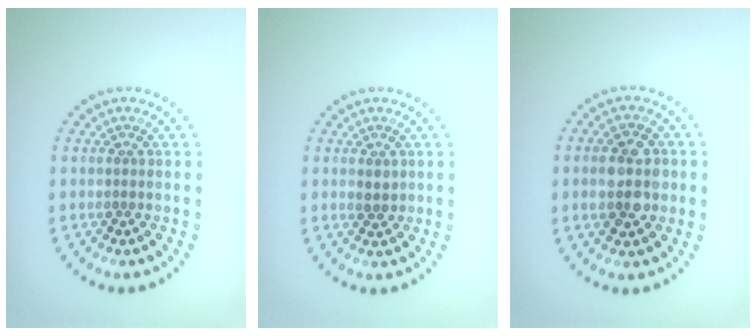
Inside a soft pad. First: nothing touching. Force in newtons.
{"total": 1.0, "press": 1.0, "slide": 0.2}
{"total": 4.4, "press": 4.4, "slide": 0.1}